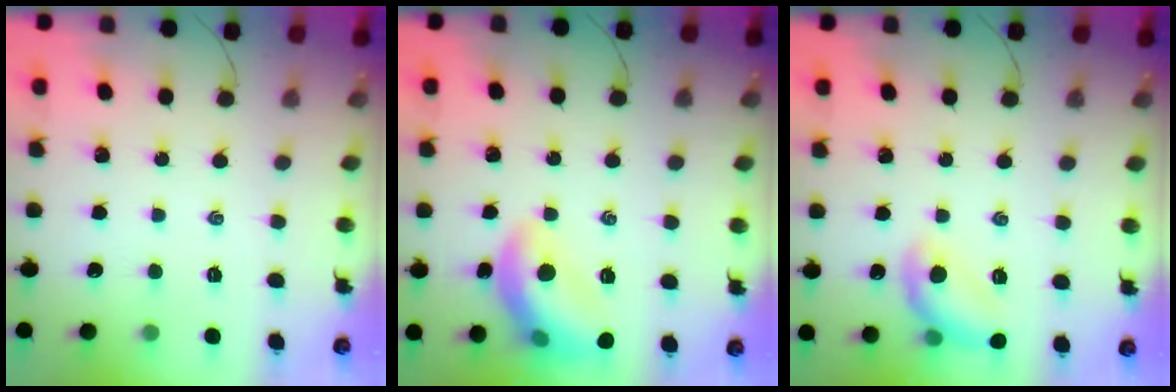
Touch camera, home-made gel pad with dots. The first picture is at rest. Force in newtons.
{"total": 14.0, "press": 14.0, "slide": 1.2}
{"total": 11.6, "press": 11.6, "slide": 0.6}